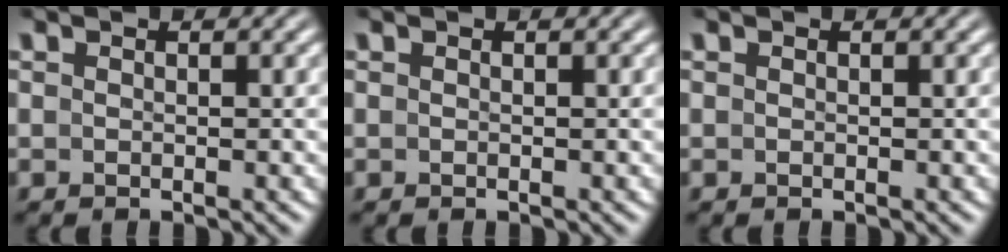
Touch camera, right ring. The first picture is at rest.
{"total": 0.0}
{"total": 0.0}